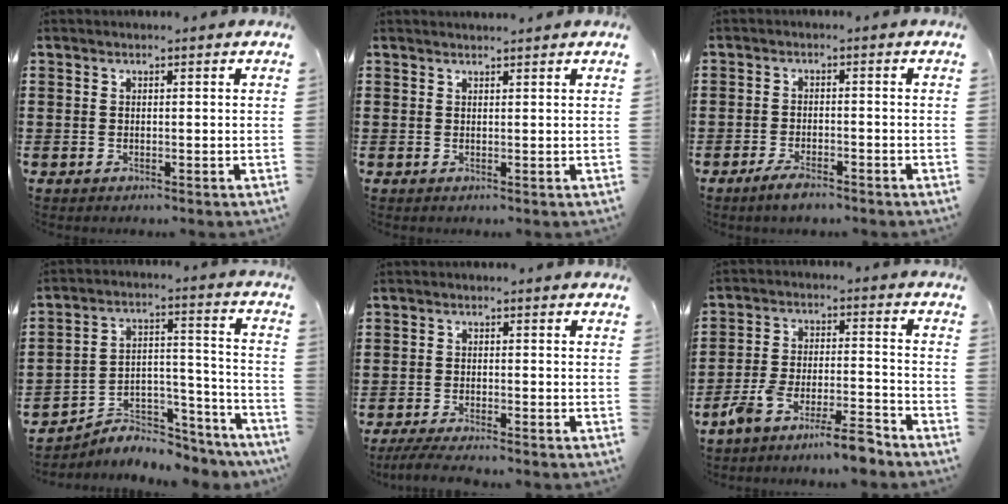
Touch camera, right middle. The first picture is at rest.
{"total": 1.0, "force": [1.0, -0.1, 0.1], "torque": [-0.003, -0.002, 0.018]}
{"total": 2.8, "force": [-2.3, 0.6, 1.5], "torque": [-0.034, 0.002, -0.045]}
{"total": 4.9, "force": [-4.6, 1.6, 0.4], "torque": [-0.009, 0.007, -0.093]}
{"total": 2.9, "force": [-2.6, 0.0, 1.3], "torque": [-0.027, -0.004, -0.051]}
{"total": 8.0, "force": [-7.4, 0.3, 3.3], "torque": [-0.063, 0.004, -0.141]}